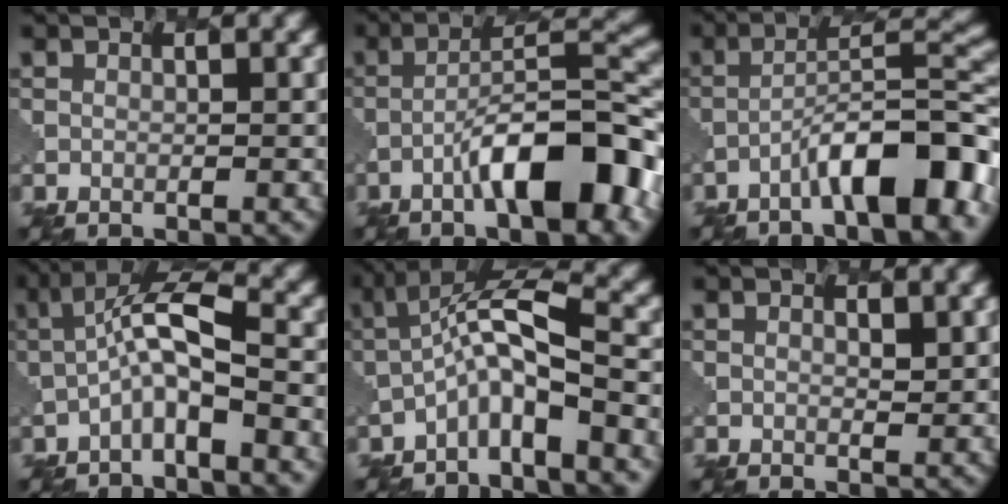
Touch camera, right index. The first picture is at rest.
{"total": 8.9, "force": [-4.5, 2.0, 7.4], "torque": [-0.115, 0.025, -0.067]}
{"total": 8.7, "force": [-5.0, 1.8, 6.8], "torque": [-0.102, 0.023, -0.075]}
{"total": 4.6, "force": [-1.2, 1.1, 4.3], "torque": [-0.082, 0.020, -0.028]}
{"total": 5.3, "force": [-2.5, 1.0, 4.6], "torque": [-0.086, 0.017, -0.052]}
{"total": 0.9, "force": [0.8, 0.2, 0.4], "torque": [-0.008, -0.005, 0.017]}